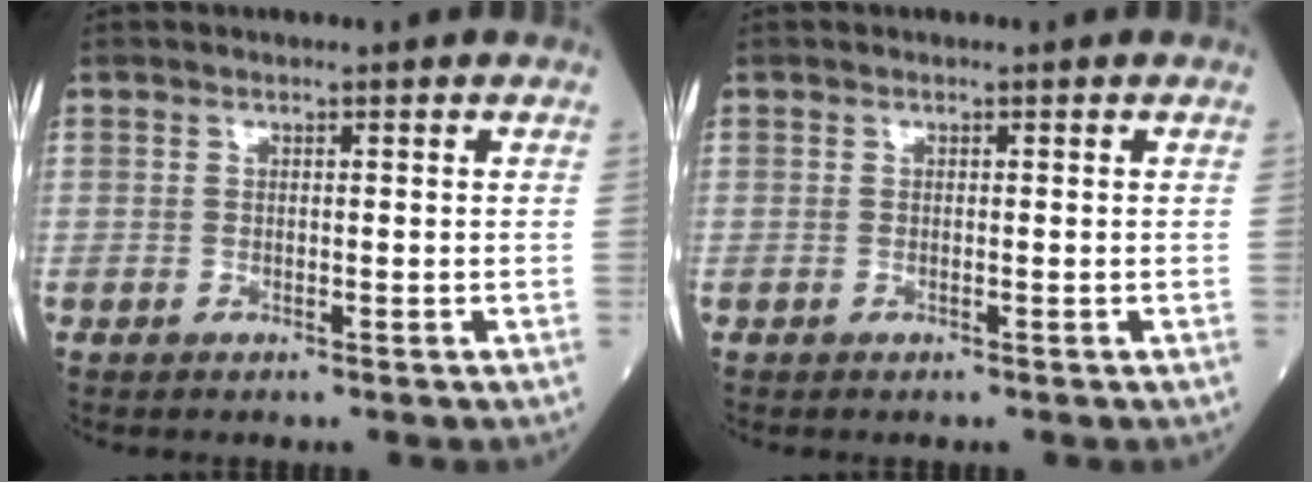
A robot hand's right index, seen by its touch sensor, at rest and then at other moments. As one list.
[{"total": 0.0}]